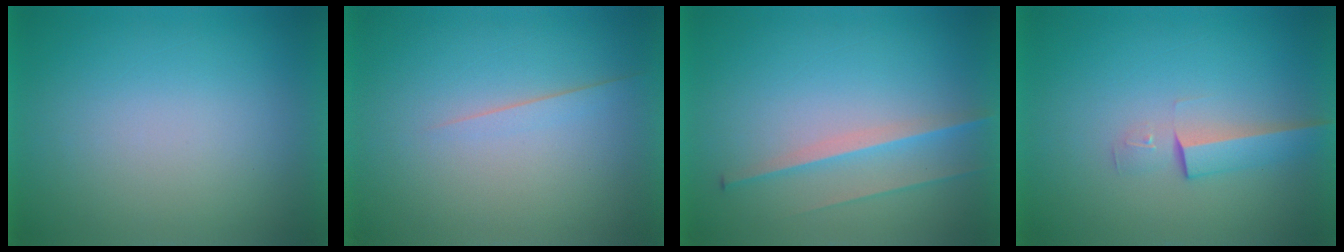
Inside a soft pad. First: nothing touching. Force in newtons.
{"total": 1.4}
{"total": 2.8}
{"total": 2.6}